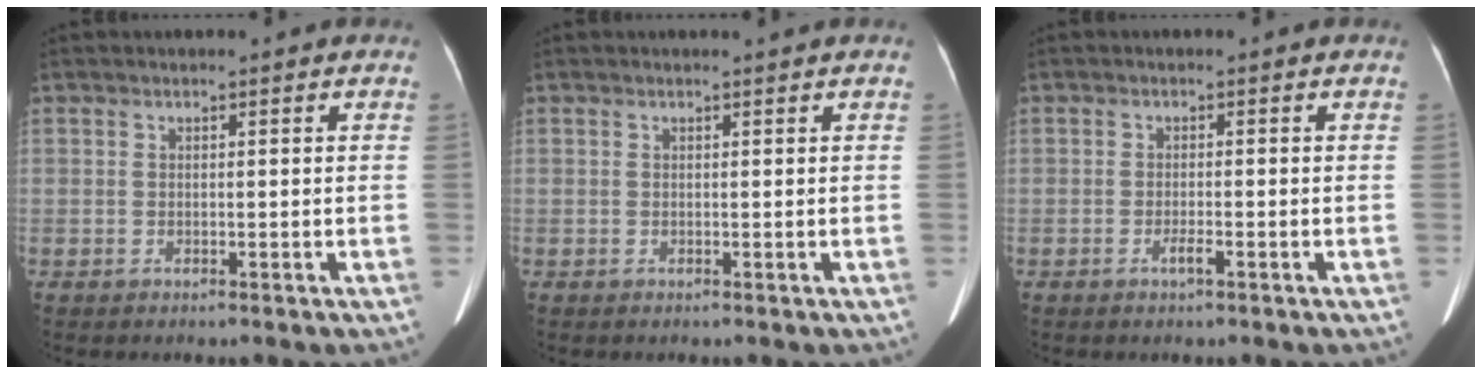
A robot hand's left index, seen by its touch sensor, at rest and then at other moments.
{"total": 1.0, "force": [0.9, -0.2, 0.3], "torque": [-0.009, 0.001, 0.017]}
{"total": 1.1, "force": [-0.8, 0.0, 0.8], "torque": [-0.023, -0.005, -0.014]}